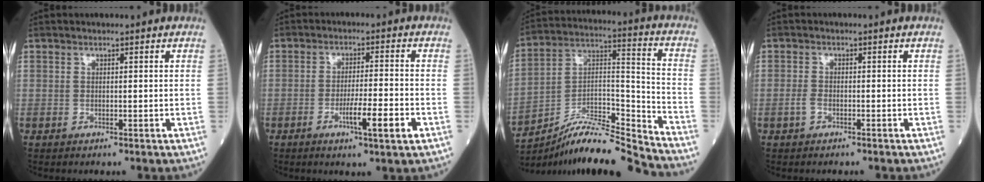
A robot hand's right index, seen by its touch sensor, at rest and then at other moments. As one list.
[{"total": 6.6, "force": [-2.7, 0.1, 6.0], "torque": [-0.094, -0.007, -0.045]}, {"total": 16.1, "force": [-15.3, -0.4, 5.1], "torque": [-0.080, 0.043, -0.268]}, {"total": 1.6, "force": [-1.0, 0.7, 1.0], "torque": [-0.026, 0.002, -0.018]}]